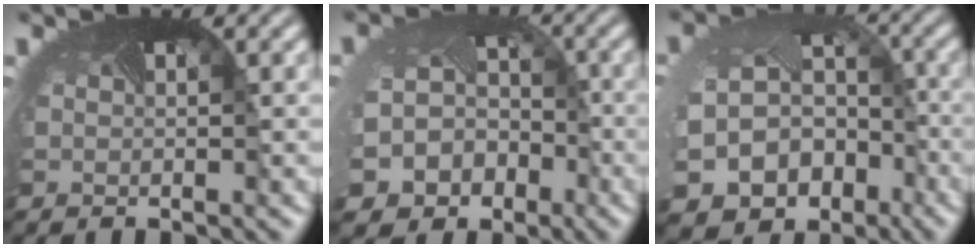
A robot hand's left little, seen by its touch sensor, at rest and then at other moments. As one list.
[{"total": 7.9, "force": [-4.3, 6.4, 1.6], "torque": [-0.040, -0.037, -0.060]}, {"total": 12.6, "force": [-5.7, 10.0, 5.1], "torque": [-0.118, -0.060, -0.070]}]